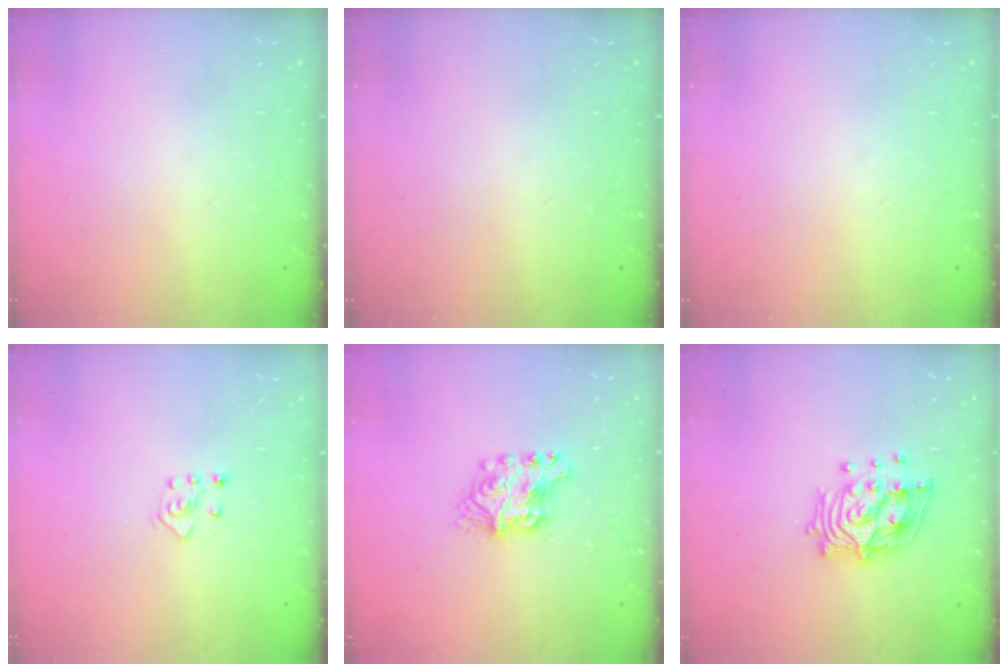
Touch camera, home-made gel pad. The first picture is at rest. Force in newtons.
{"total": 0.0}
{"total": 0.0}
{"total": 4.6, "press": 4.5, "slide": 0.8}
{"total": 7.7, "press": 7.6, "slide": 0.7}
{"total": 14.0, "press": 13.9, "slide": 1.7}